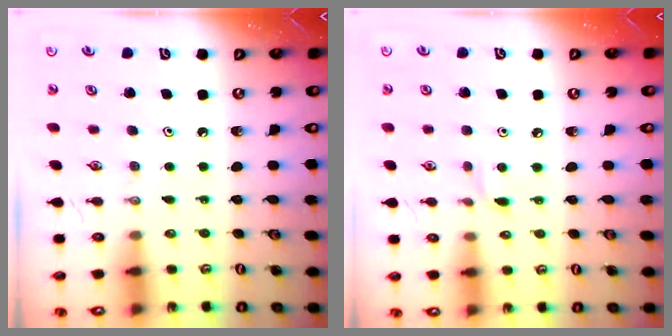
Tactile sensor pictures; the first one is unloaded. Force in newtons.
{"total": 3.9, "press": 3.8, "slide": 0.5}